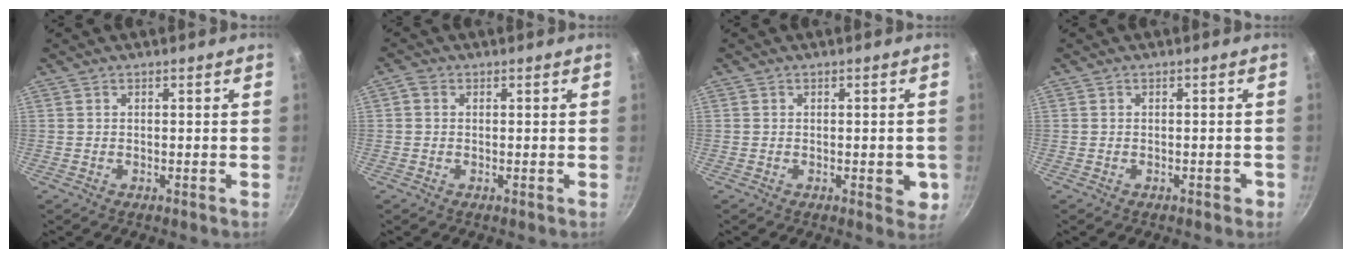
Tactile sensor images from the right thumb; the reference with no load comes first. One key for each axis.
{"total": 1.6, "fx": 0.2, "fy": 1.3, "fz": 0.8, "tx": -0.017, "ty": 0.007, "tz": -0.001}
{"total": 4.1, "fx": -0.8, "fy": 2.1, "fz": 3.4, "tx": -0.027, "ty": -0.002, "tz": -0.011}
{"total": 1.2, "fx": -0.6, "fy": 0.8, "fz": 0.6, "tx": 0.006, "ty": 0.015, "tz": -0.002}